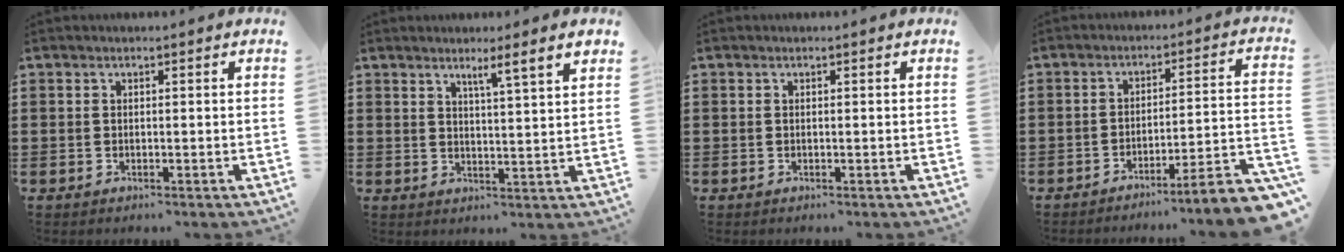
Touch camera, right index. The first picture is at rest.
{"total": 3.0, "force": [1.9, -0.6, 2.2], "torque": [-0.042, -0.009, 0.026]}
{"total": 0.0}
{"total": 5.6, "force": [-4.3, -0.4, 3.6], "torque": [-0.059, -0.023, -0.085]}